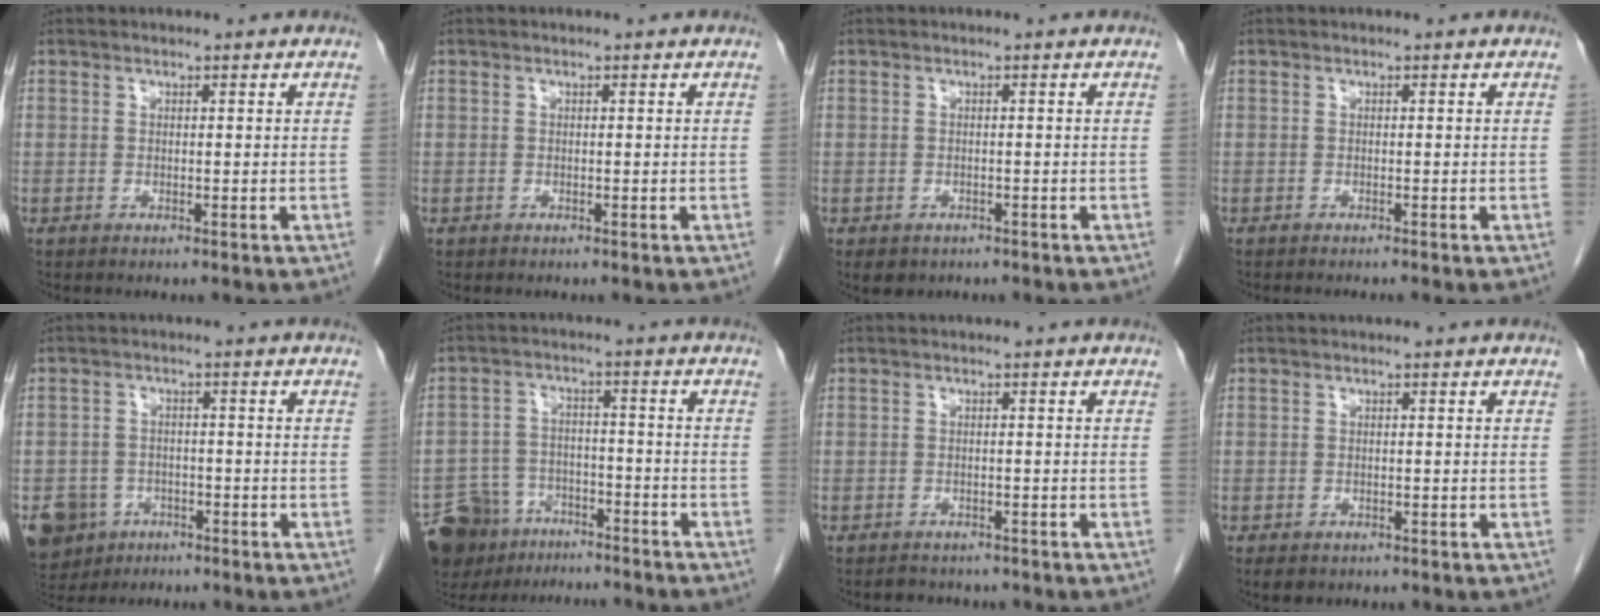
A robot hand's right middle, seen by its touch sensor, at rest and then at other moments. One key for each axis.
{"total": 0.0}
{"total": 3.7, "fx": -2.5, "fy": 2.4, "fz": 1.1, "tx": -0.012, "ty": 0.000, "tz": -0.030}
{"total": 1.5, "fx": -1.3, "fy": -0.3, "fz": 0.8, "tx": -0.004, "ty": 0.004, "tz": -0.016}
{"total": 7.4, "fx": -4.3, "fy": 5.8, "fz": 1.6, "tx": -0.040, "ty": 0.003, "tz": -0.066}
{"total": 12.1, "fx": -9.9, "fy": 6.4, "fz": 2.5, "tx": -0.055, "ty": 0.031, "tz": -0.153}
{"total": 3.2, "fx": -2.8, "fy": 1.5, "fz": 0.4, "tx": -0.011, "ty": 0.001, "tz": -0.036}
{"total": 2.6, "fx": -1.8, "fy": 1.6, "fz": 1.0, "tx": -0.013, "ty": -0.001, "tz": -0.020}